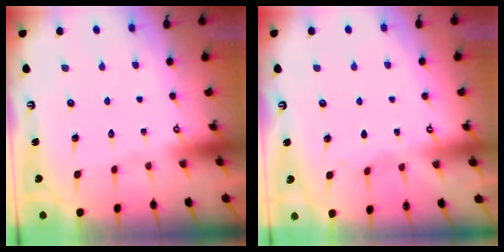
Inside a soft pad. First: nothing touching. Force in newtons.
{"total": 2.7, "press": 2.7, "slide": 0.3}